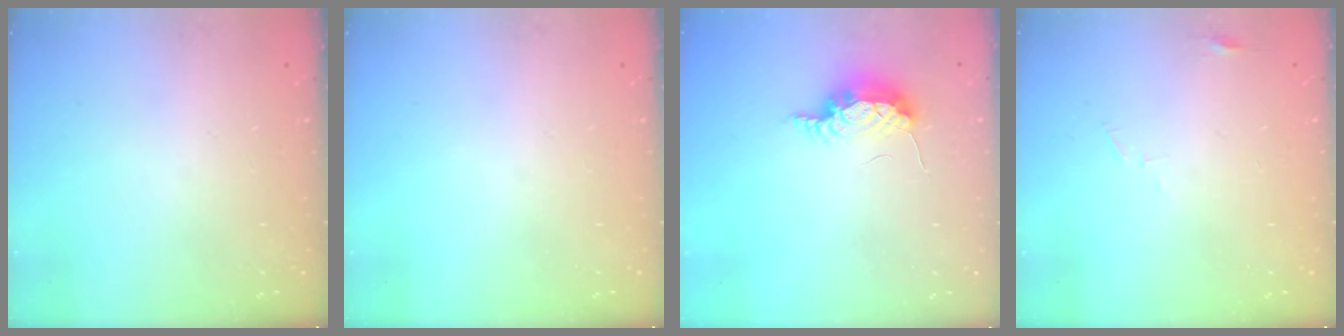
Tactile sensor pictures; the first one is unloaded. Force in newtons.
{"total": 0.0}
{"total": 7.5, "press": 7.2, "slide": 2.0}
{"total": 2.9, "press": 2.9, "slide": 0.2}